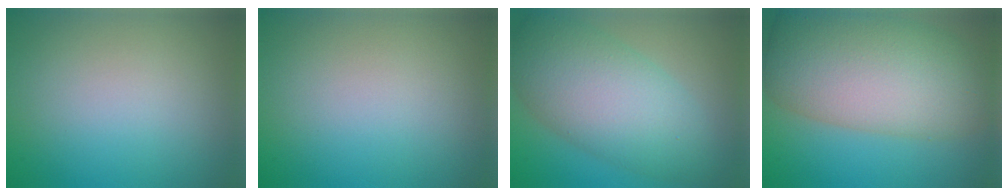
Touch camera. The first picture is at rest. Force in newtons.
{"total": 0.0}
{"total": 8.6, "press": 8.6, "slide": 0.1}
{"total": 11.8, "press": 11.8, "slide": 0.5}